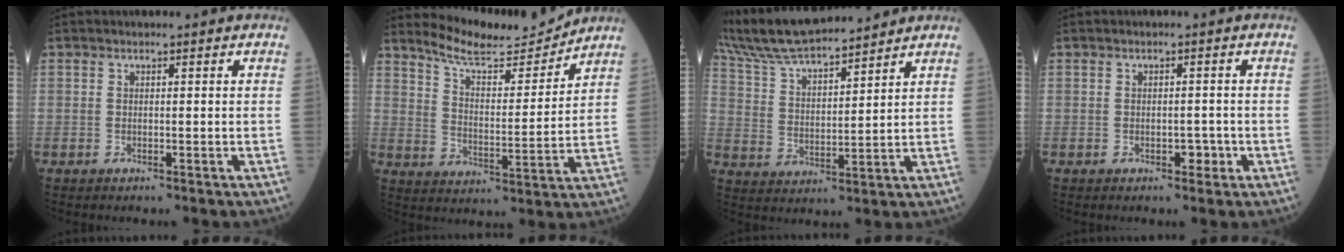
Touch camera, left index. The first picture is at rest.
{"total": 10.9, "force": [10.7, 0.8, 2.2], "torque": [-0.046, -0.003, 0.180]}
{"total": 14.0, "force": [13.0, 1.6, 5.1], "torque": [-0.104, 0.023, 0.241]}
{"total": 1.7, "force": [-0.8, 1.1, 1.1], "torque": [-0.009, 0.005, -0.010]}